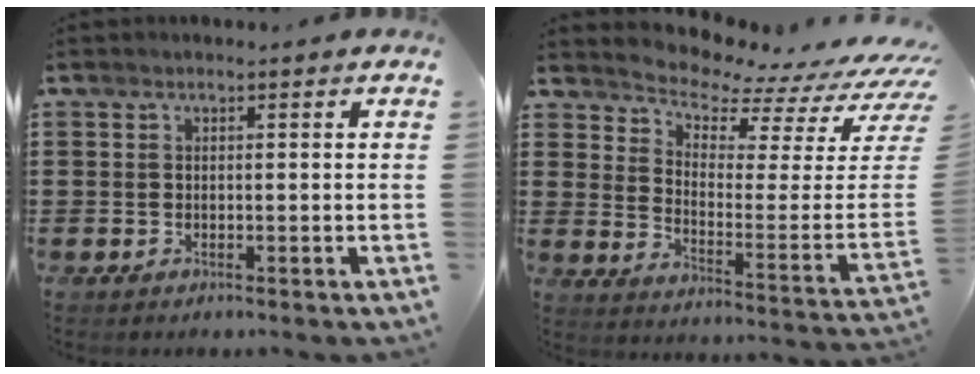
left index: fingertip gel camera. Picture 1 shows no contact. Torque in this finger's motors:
{"motor_torque": [2.14, 0.00, 0.11, -0.01]}